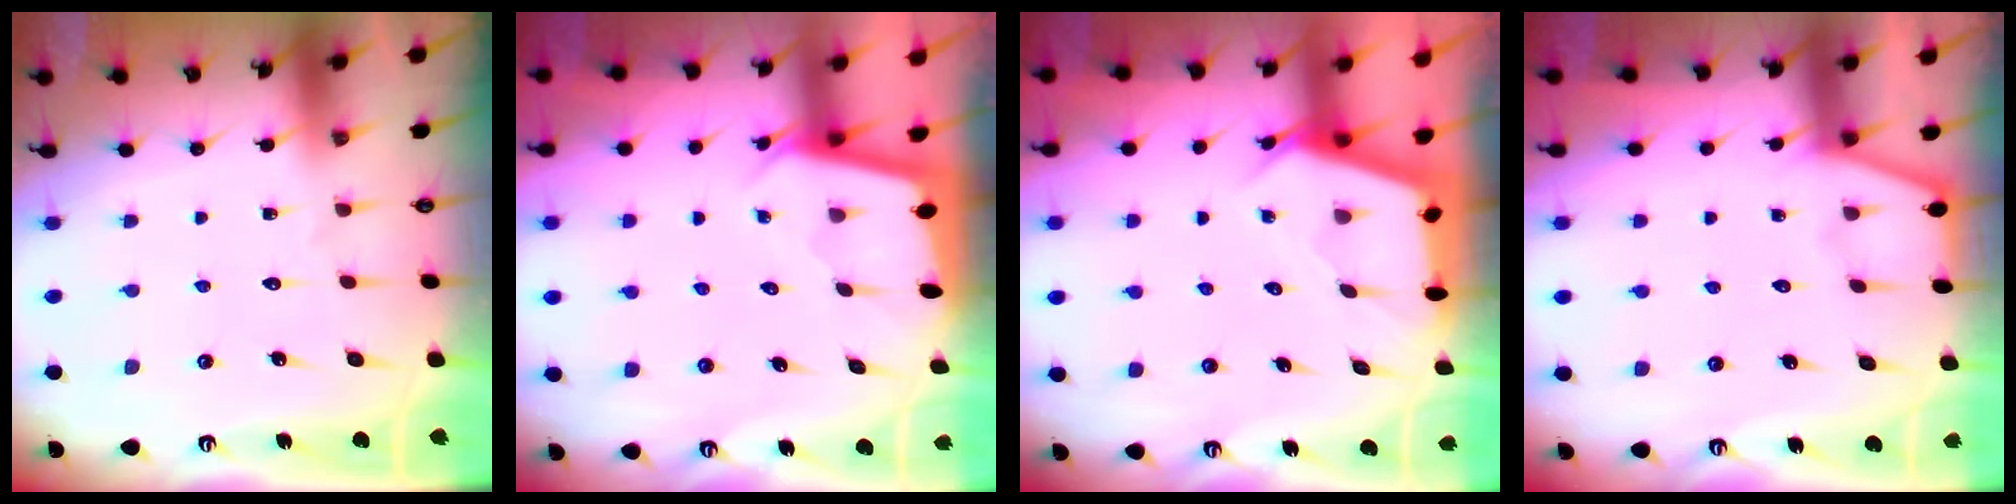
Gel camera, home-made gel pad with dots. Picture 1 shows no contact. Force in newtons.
{"total": 1.9, "press": 1.9, "slide": 0.1}
{"total": 2.9, "press": 2.9, "slide": 0.3}
{"total": 2.3, "press": 2.3, "slide": 0.2}